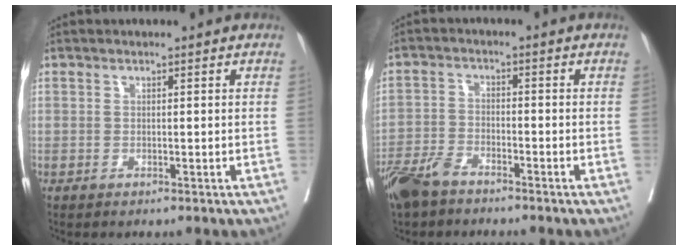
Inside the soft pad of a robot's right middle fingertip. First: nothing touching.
{"total": 6.4, "force": [-5.2, 2.0, 3.1], "torque": [-0.065, -0.010, -0.101]}